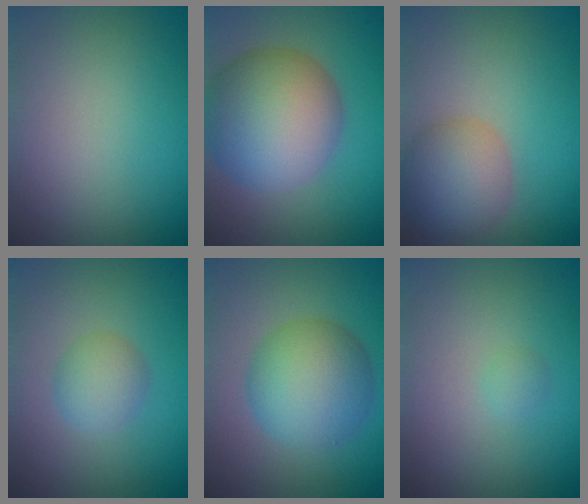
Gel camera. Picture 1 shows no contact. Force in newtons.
{"total": 11.0, "press": 11.0, "slide": 0.4}
{"total": 5.5, "press": 5.5, "slide": 0.3}
{"total": 2.6, "press": 2.6, "slide": 0.0}
{"total": 7.0, "press": 7.0, "slide": 0.1}
{"total": 0.7, "press": 0.7, "slide": 0.1}